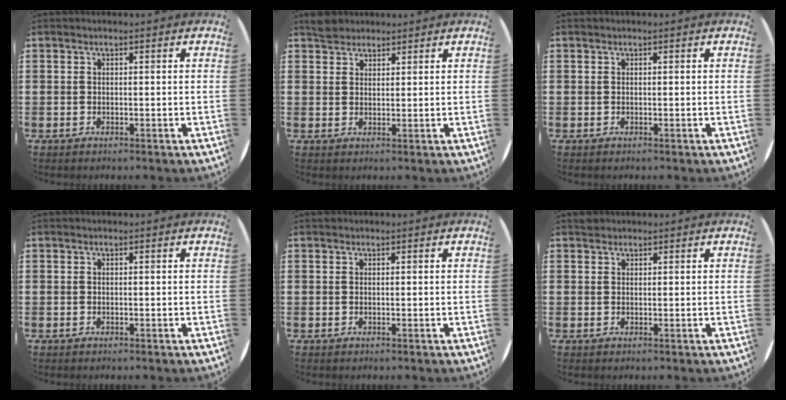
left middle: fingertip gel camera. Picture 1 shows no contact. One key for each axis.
{"total": 2.4, "fx": 2.2, "fy": 0.9, "fz": 0.0, "tx": 0.003, "ty": 0.003, "tz": 0.043}
{"total": 0.0}
{"total": 0.0}
{"total": 0.0}
{"total": 0.8, "fx": 0.7, "fy": 0.3, "fz": -0.1, "tx": 0.009, "ty": 0.000, "tz": 0.012}